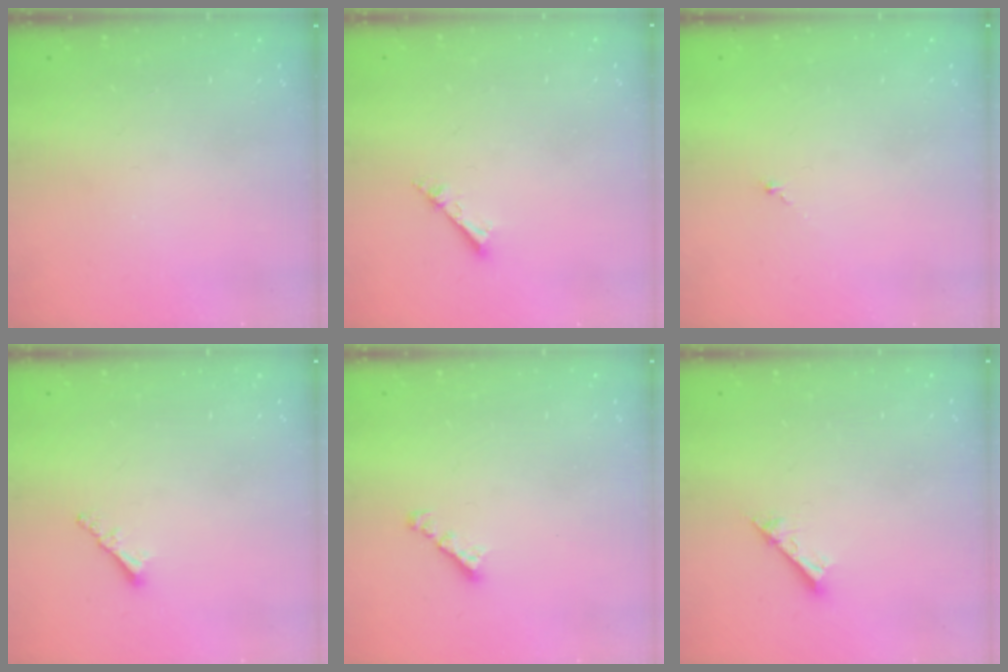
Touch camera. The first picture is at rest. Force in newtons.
{"total": 2.2, "press": 2.2, "slide": 0.3}
{"total": 1.0, "press": 0.8, "slide": 0.5}
{"total": 1.9, "press": 1.9, "slide": 0.5}
{"total": 2.1, "press": 2.0, "slide": 0.6}
{"total": 2.6, "press": 2.6, "slide": 0.1}